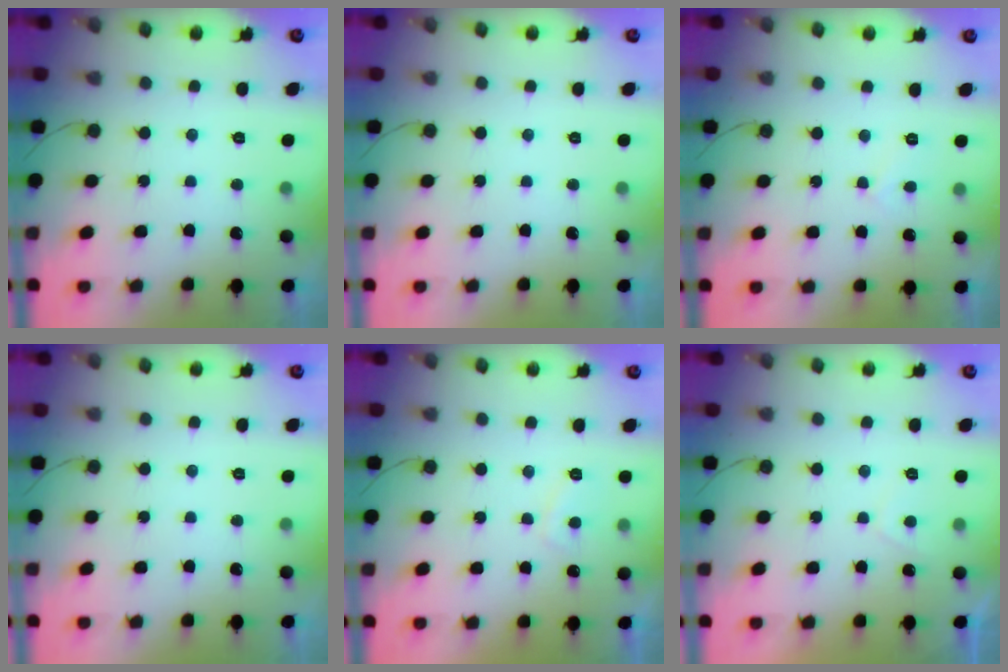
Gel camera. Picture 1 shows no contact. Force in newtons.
{"total": 0.0}
{"total": 3.2, "press": 3.2, "slide": 0.4}
{"total": 0.0}
{"total": 3.0, "press": 3.0, "slide": 0.4}
{"total": 2.8, "press": 2.7, "slide": 0.8}